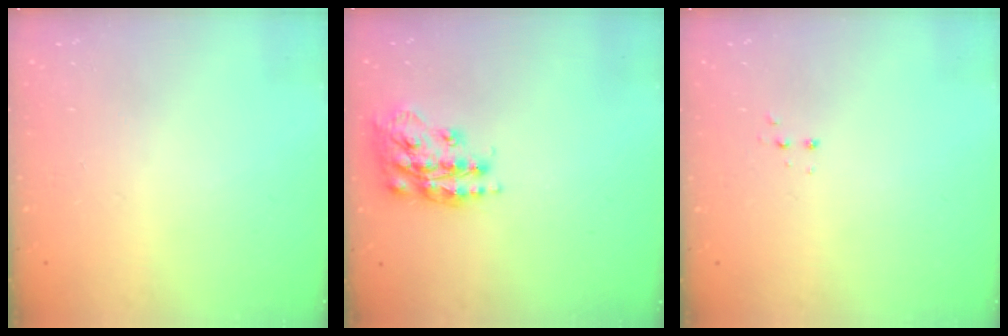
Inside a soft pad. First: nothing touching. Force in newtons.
{"total": 16.0, "press": 16.0, "slide": 1.2}
{"total": 2.8, "press": 2.8, "slide": 0.5}